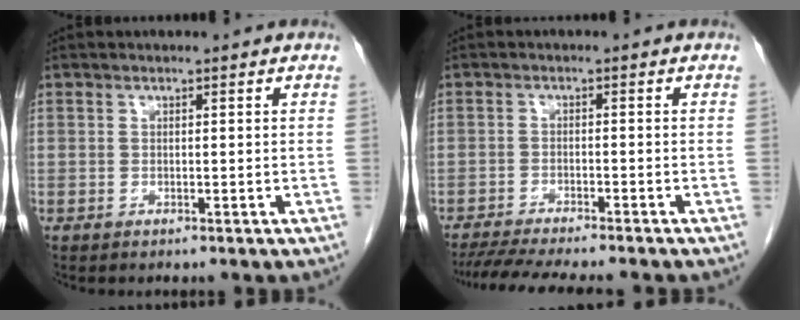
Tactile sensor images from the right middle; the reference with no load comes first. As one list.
[{"total": 11.1, "force": [-9.8, 0.8, 5.2], "torque": [-0.072, -0.013, -0.147]}]